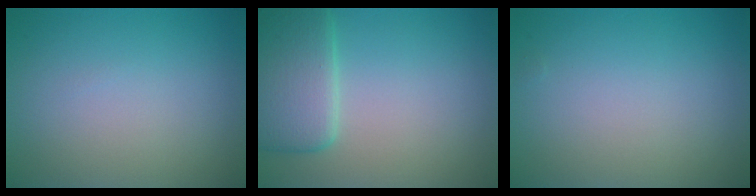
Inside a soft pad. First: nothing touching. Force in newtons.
{"total": 4.9, "press": 4.9, "slide": 0.3}
{"total": 0.0}